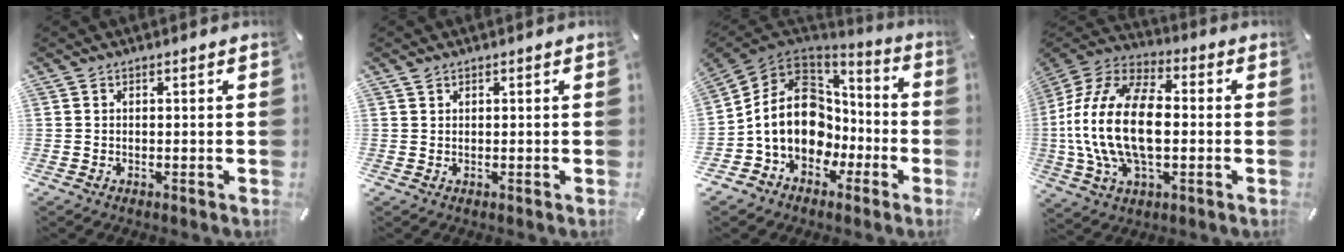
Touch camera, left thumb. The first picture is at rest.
{"total": 0.9, "force": [0.7, 0.5, 0.2], "torque": [-0.003, 0.001, 0.013]}
{"total": 17.0, "force": [-0.9, 14.0, 9.5], "torque": [-0.196, 0.005, -0.013]}
{"total": 21.3, "force": [-1.9, 12.8, 17.0], "torque": [-0.375, 0.004, -0.037]}